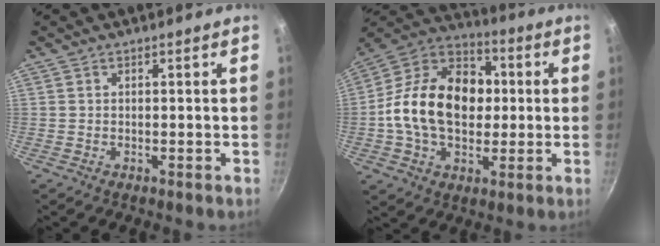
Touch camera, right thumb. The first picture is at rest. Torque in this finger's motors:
{"motor_torque": [0.03, 2.20, 0.69, -0.81, 0.19]}